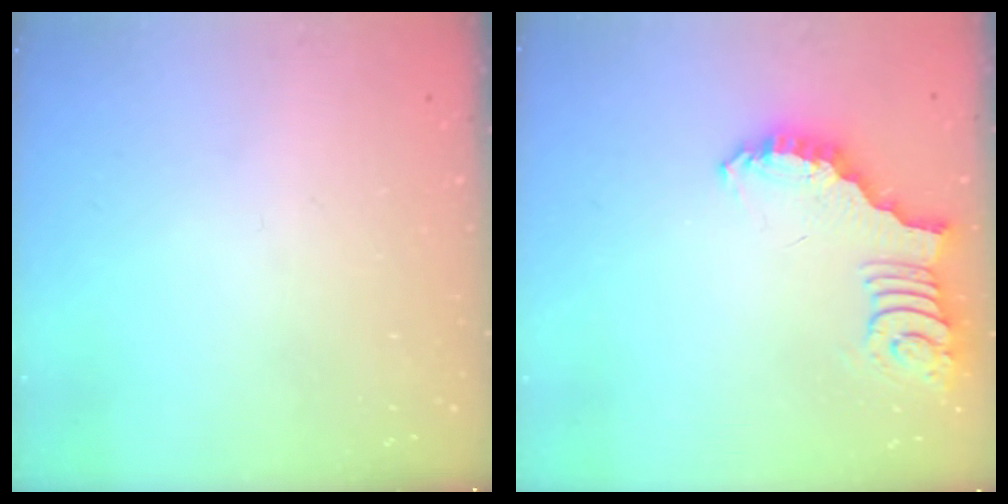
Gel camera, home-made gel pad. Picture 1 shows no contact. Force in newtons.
{"total": 2.7, "press": 2.7, "slide": 0.5}